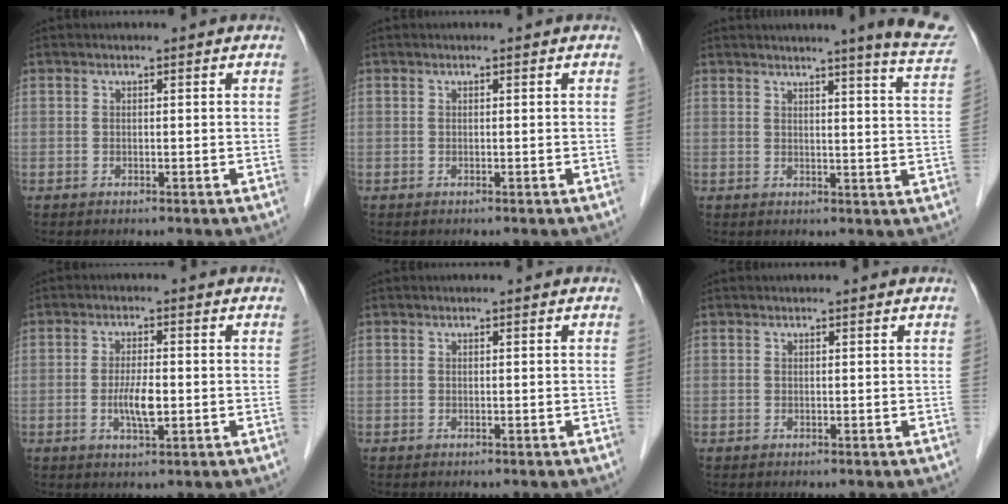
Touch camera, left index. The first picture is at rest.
{"total": 0.0}
{"total": 9.8, "force": [8.6, -0.9, 4.8], "torque": [-0.050, -0.037, 0.078]}
{"total": 4.2, "force": [-0.8, 0.9, 4.0], "torque": [-0.082, -0.004, -0.012]}
{"total": 0.0}
{"total": 0.5, "force": [0.5, 0.0, 0.1], "torque": [-0.005, 0.002, 0.007]}